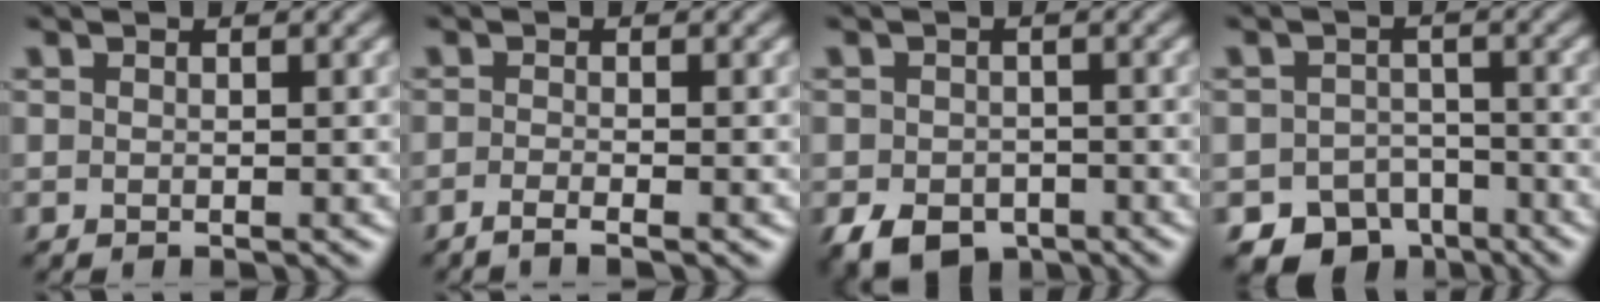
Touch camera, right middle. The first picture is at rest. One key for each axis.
{"total": 1.9, "fx": -1.3, "fy": 0.5, "fz": 1.3, "tx": -0.023, "ty": -0.006, "tz": -0.031}
{"total": 4.4, "fx": -2.6, "fy": 2.9, "fz": 2.0, "tx": -0.038, "ty": -0.011, "tz": -0.046}
{"total": 4.7, "fx": -3.3, "fy": 3.2, "fz": 1.1, "tx": -0.008, "ty": -0.005, "tz": -0.051}